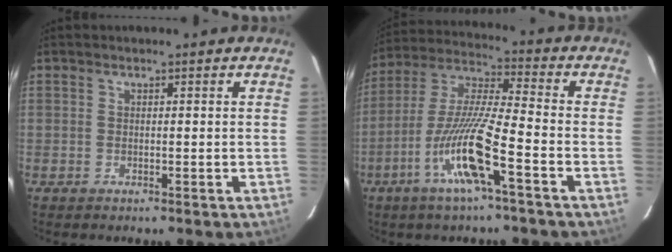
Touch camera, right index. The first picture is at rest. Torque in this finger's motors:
{"motor_torque": [1.67, -0.47, 1.05, 0.21]}